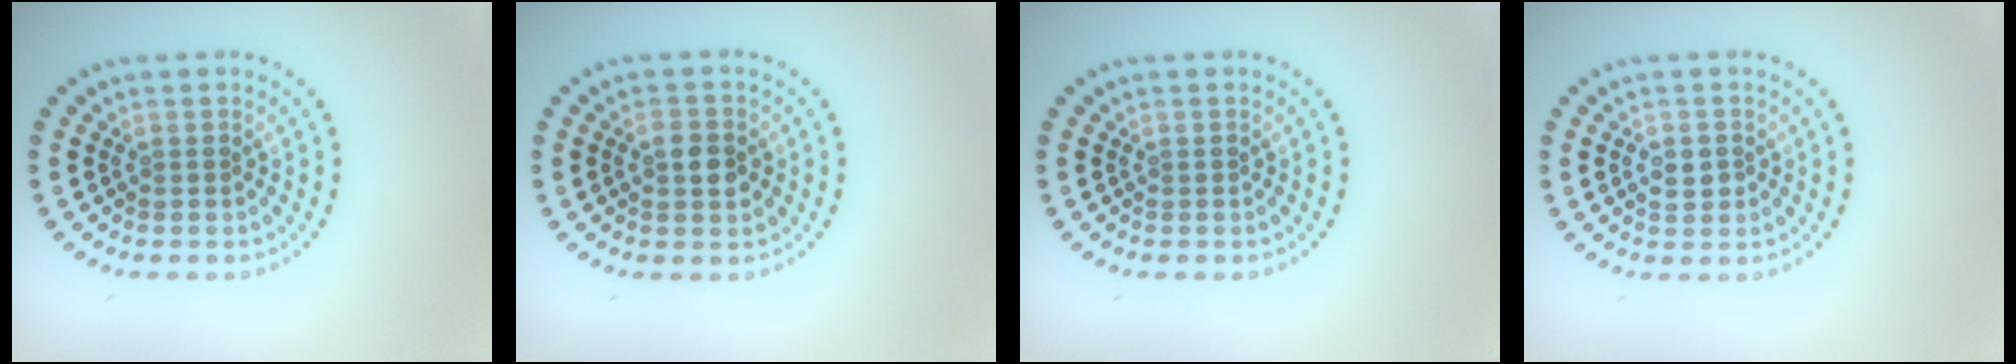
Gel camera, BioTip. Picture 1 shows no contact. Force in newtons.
{"total": 2.5, "press": 2.5, "slide": 0.1}
{"total": 0.0}
{"total": 1.7, "press": 1.7, "slide": 0.1}